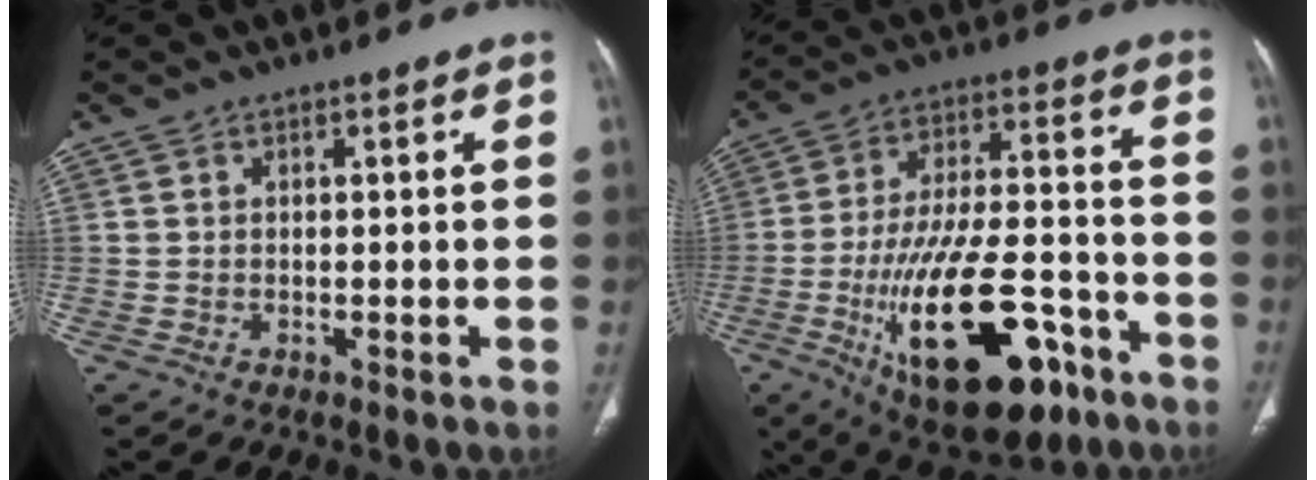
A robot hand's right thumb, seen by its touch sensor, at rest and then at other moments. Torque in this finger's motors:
{"motor_torque": [2.32, 2.61, 2.35, -0.42, 0.35]}